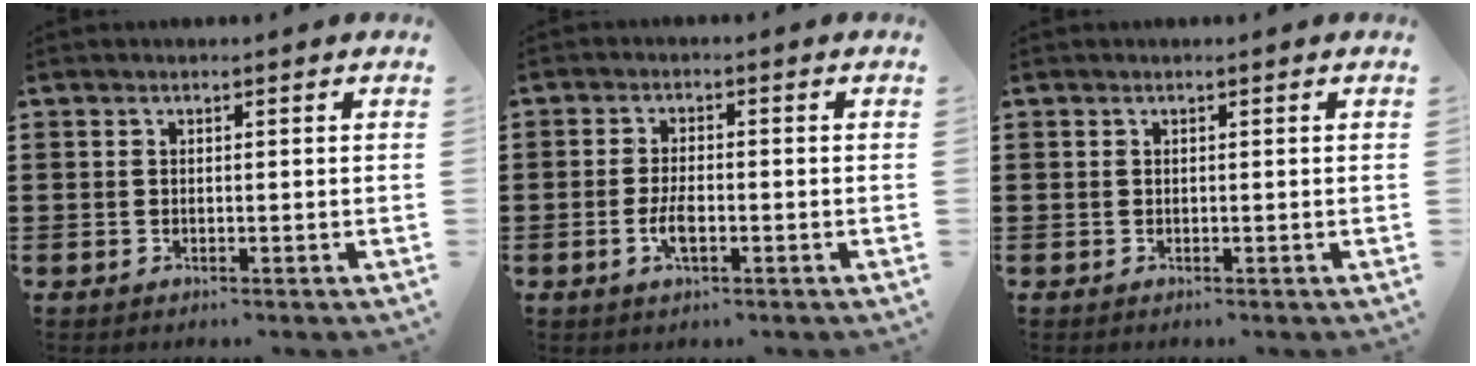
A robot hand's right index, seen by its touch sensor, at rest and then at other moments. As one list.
[{"total": 3.4, "force": [-1.2, 1.2, 3.0], "torque": [-0.067, -0.003, -0.025]}, {"total": 0.0}]